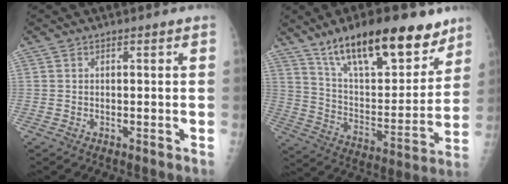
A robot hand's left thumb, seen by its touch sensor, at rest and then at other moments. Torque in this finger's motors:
{"motor_torque": [0.84, 0.81, 1.46, -1.32, 0.42]}